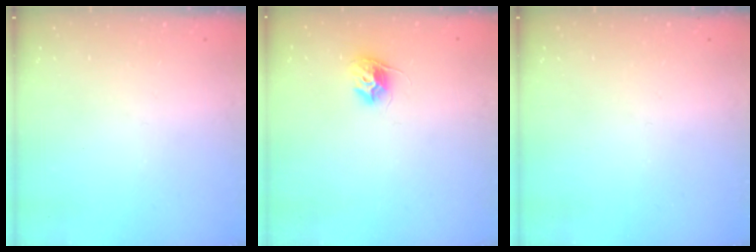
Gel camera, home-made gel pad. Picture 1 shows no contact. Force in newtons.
{"total": 9.1, "press": 9.1, "slide": 0.4}
{"total": 0.0}